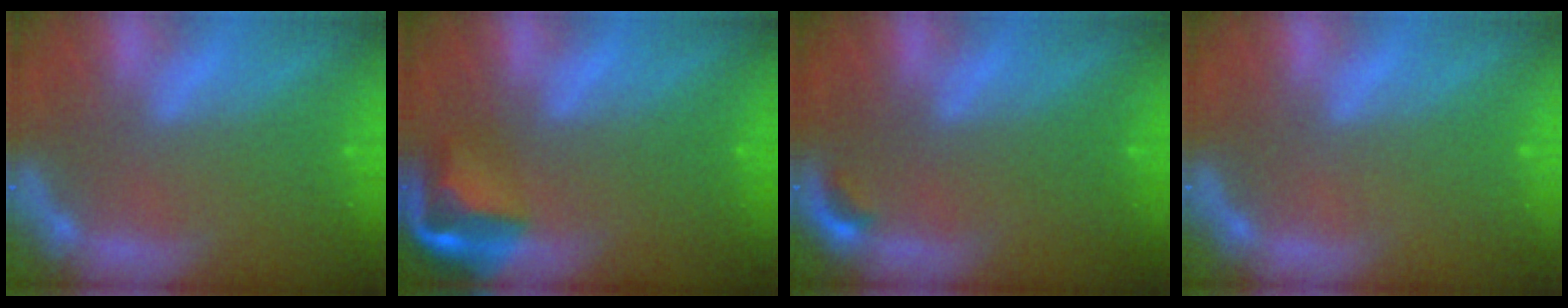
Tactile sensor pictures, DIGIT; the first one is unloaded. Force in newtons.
{"total": 5.5}
{"total": 0.9}
{"total": 0.0}